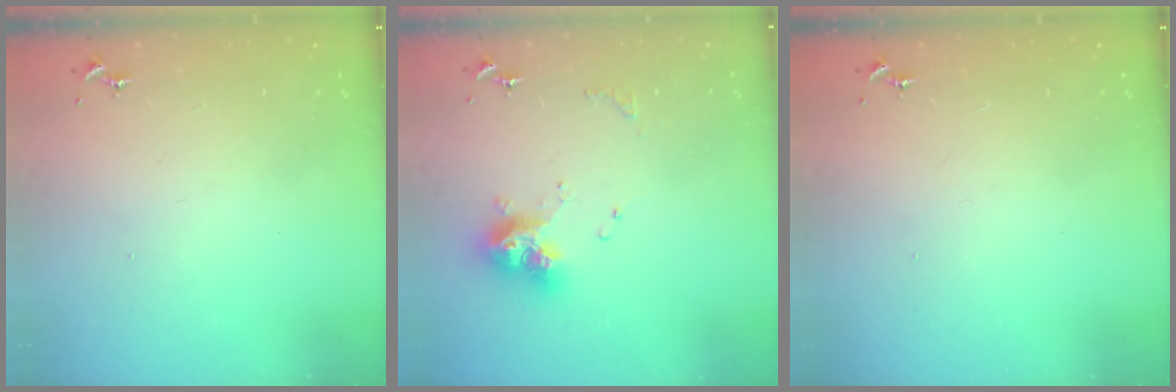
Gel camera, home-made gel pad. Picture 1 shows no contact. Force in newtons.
{"total": 13.4, "press": 13.3, "slide": 1.4}
{"total": 0.0}